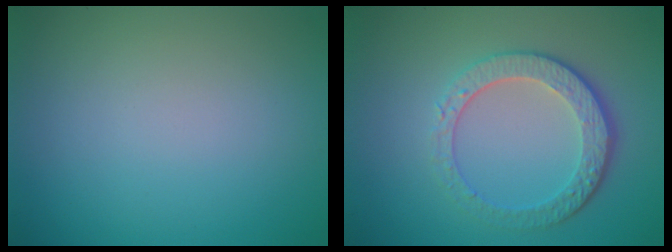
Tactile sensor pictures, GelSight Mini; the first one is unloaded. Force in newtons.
{"total": 4.7, "press": 3.3, "slide": 3.3}